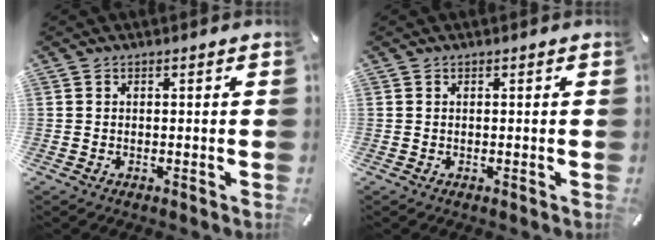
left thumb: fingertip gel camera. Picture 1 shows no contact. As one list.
[{"total": 0.0}]